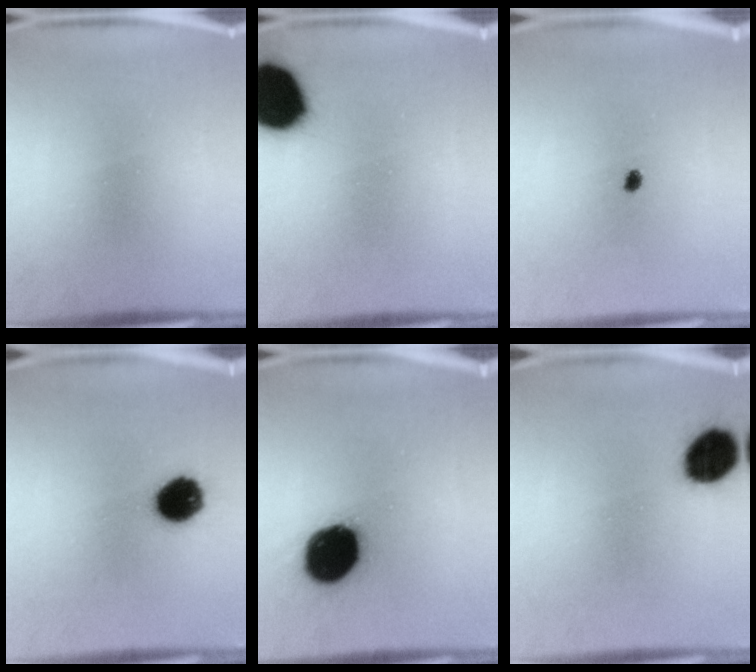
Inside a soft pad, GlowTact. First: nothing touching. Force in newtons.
{"total": 19.7}
{"total": 1.2}
{"total": 10.8}
{"total": 19.6}
{"total": 11.9}